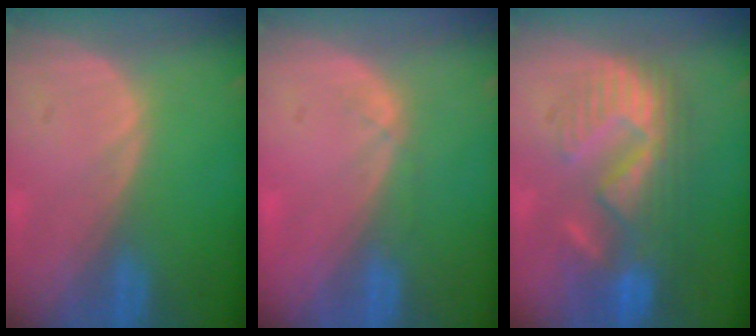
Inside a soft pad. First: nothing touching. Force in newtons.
{"total": 1.4, "press": 1.3, "slide": 0.5}
{"total": 9.8, "press": 9.5, "slide": 2.5}